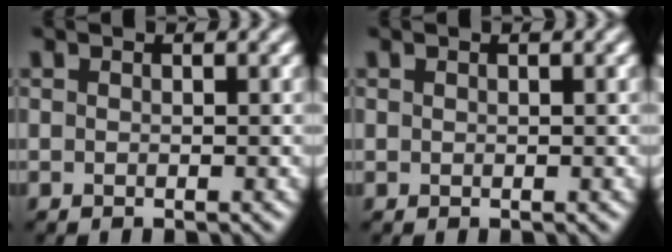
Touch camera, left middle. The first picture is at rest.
{"total": 0.0}